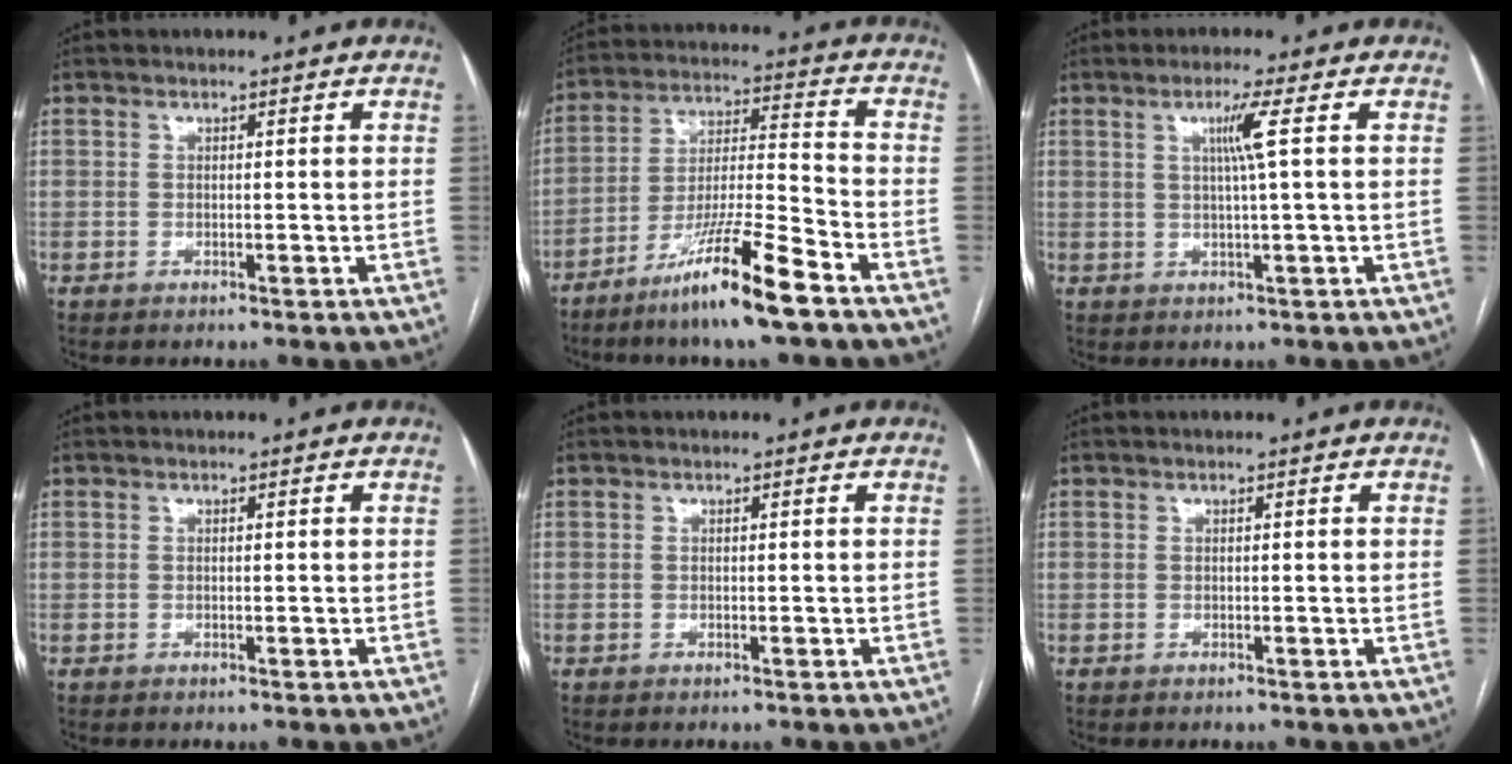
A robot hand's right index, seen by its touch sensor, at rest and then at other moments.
{"total": 13.5, "force": [-9.0, -0.2, 10.1], "torque": [-0.190, -0.025, -0.166]}
{"total": 3.8, "force": [1.0, -1.1, 3.5], "torque": [-0.069, -0.002, 0.020]}
{"total": 0.0}
{"total": 0.0}
{"total": 0.0}